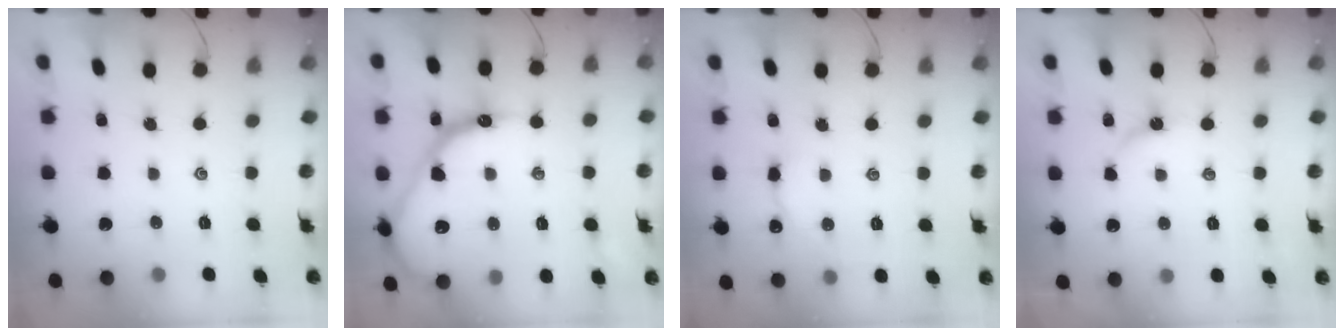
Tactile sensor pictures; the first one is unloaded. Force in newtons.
{"total": 19.8, "press": 19.7, "slide": 1.6}
{"total": 4.7, "press": 4.7, "slide": 0.5}
{"total": 5.2, "press": 5.2, "slide": 0.6}